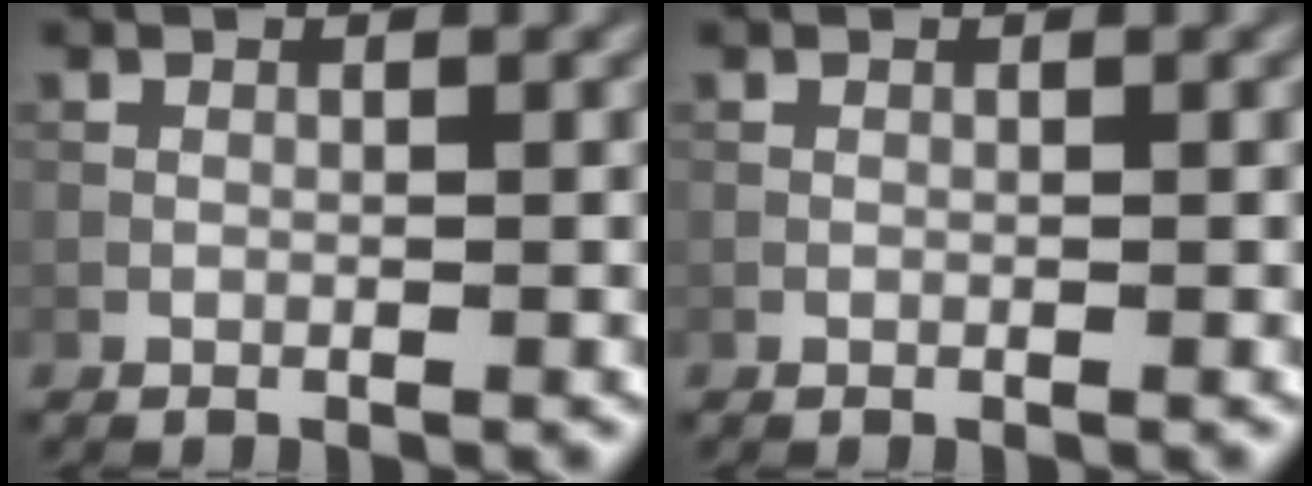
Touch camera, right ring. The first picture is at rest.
{"total": 0.0}